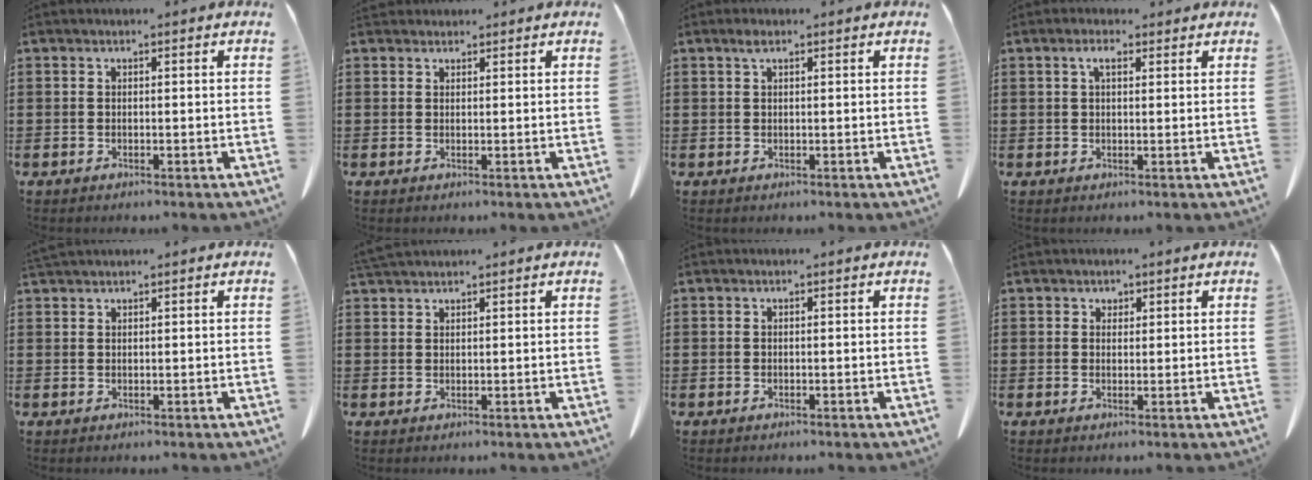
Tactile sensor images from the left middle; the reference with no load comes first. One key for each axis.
{"total": 1.1, "fx": 1.1, "fy": 0.4, "fz": 0.0, "tx": -0.003, "ty": 0.001, "tz": 0.022}
{"total": 1.2, "fx": 0.6, "fy": 0.4, "fz": 1.0, "tx": -0.022, "ty": 0.002, "tz": 0.010}
{"total": 2.6, "fx": 1.4, "fy": 1.0, "fz": 2.0, "tx": -0.043, "ty": 0.006, "tz": 0.023}
{"total": 1.2, "fx": 1.2, "fy": 0.0, "fz": 0.3, "tx": -0.009, "ty": -0.002, "tz": 0.023}
{"total": 2.1, "fx": 2.0, "fy": 0.2, "fz": 0.5, "tx": -0.016, "ty": 0.001, "tz": 0.040}
{"total": 0.0}
{"total": 1.2, "fx": 0.9, "fy": 0.7, "fz": 0.1, "tx": 0.004, "ty": -0.003, "tz": 0.018}